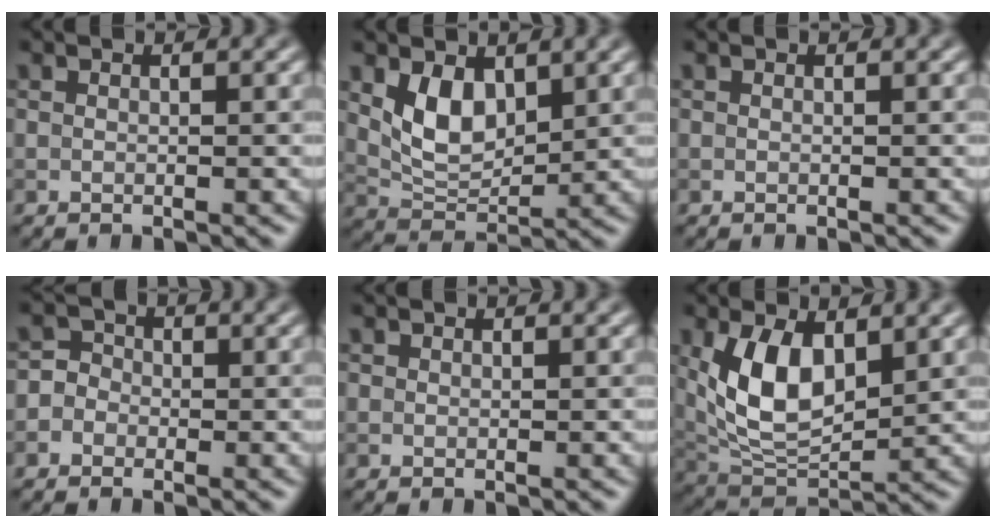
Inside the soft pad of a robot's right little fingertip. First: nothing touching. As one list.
[{"total": 4.3, "force": [1.7, 2.6, 3.0], "torque": [-0.061, -0.009, 0.039]}, {"total": 0.0}, {"total": 2.8, "force": [-1.1, 2.5, 0.6], "torque": [0.011, 0.016, -0.041]}, {"total": 0.0}, {"total": 7.3, "force": [1.8, 3.9, 5.9], "torque": [-0.124, -0.008, 0.039]}]